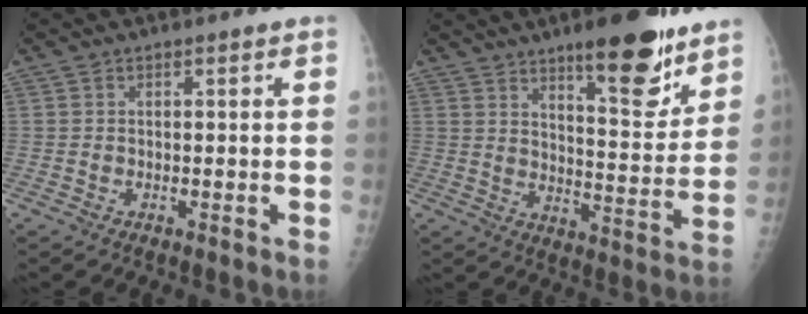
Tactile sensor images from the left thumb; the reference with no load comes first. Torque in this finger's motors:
{"motor_torque": [1.95, 0.78, 1.08, -1.13, 0.31]}